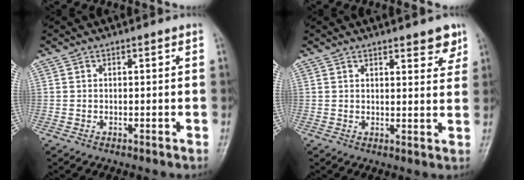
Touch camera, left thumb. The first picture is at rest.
{"total": 5.2, "force": [3.6, 1.7, 3.2], "torque": [-0.021, -0.022, 0.045]}